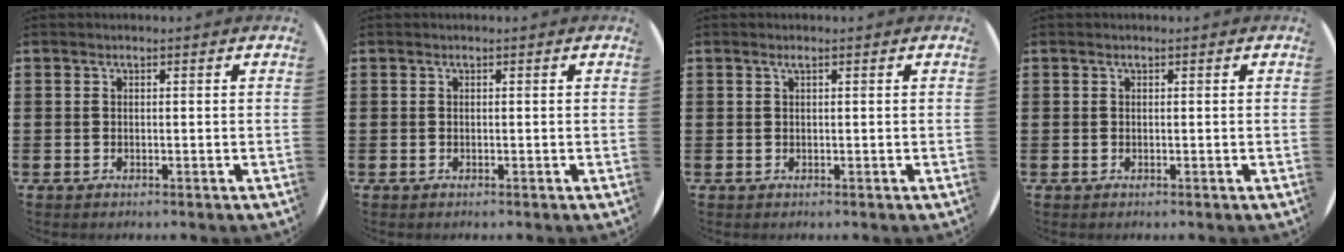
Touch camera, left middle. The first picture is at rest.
{"total": 0.0}
{"total": 0.5, "force": [0.3, 0.0, 0.4], "torque": [-0.007, 0.000, 0.006]}
{"total": 0.0}